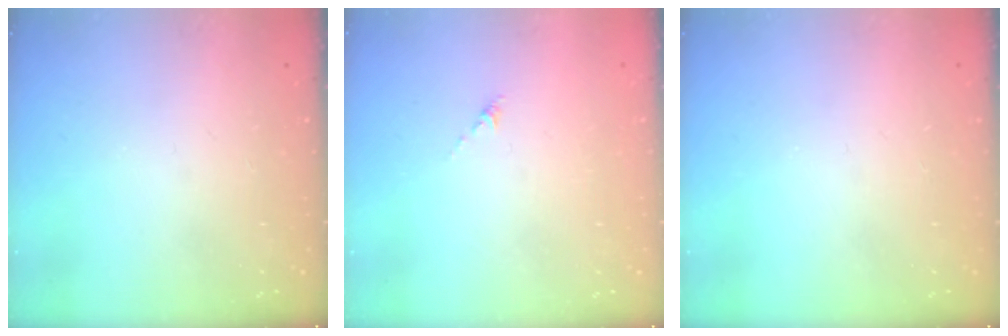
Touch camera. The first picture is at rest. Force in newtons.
{"total": 0.0}
{"total": 0.0}